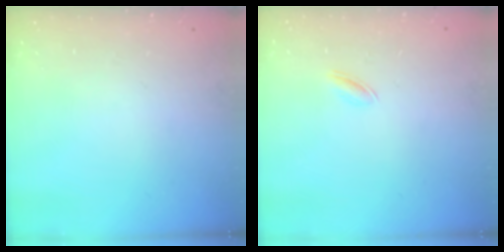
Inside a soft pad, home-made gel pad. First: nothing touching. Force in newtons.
{"total": 2.3, "press": 2.2, "slide": 0.7}